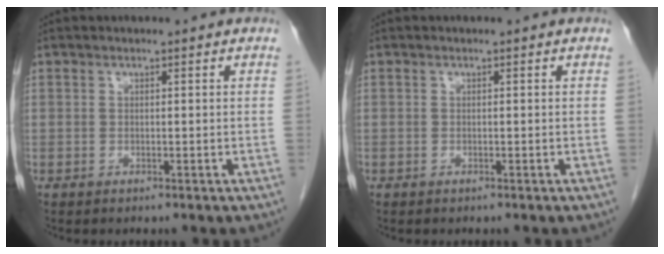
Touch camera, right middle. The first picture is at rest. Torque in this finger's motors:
{"motor_torque": [0.87, -0.81, 0.11, -0.04]}